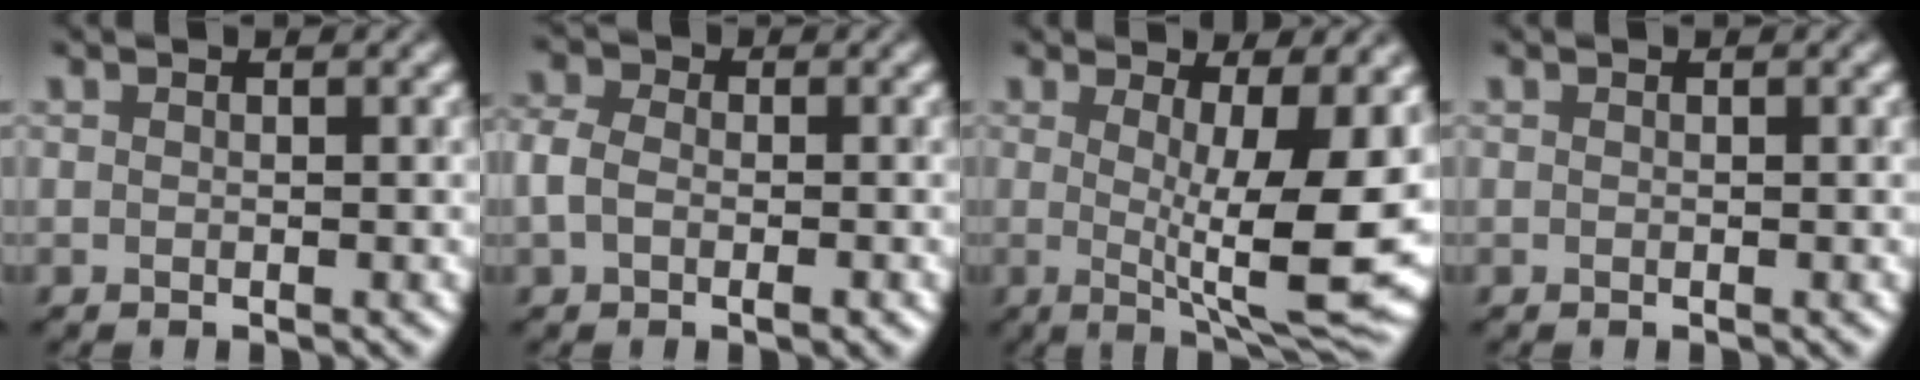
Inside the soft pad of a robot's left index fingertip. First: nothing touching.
{"total": 3.1, "force": [-0.8, 2.1, 2.1], "torque": [-0.044, 0.009, -0.020]}
{"total": 11.1, "force": [-0.2, 2.9, 10.8], "torque": [-0.141, -0.012, 0.001]}
{"total": 0.0}